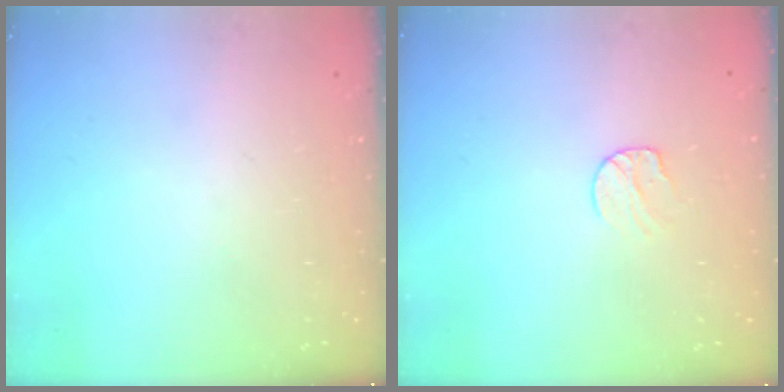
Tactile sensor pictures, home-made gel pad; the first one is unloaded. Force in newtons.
{"total": 6.4, "press": 6.4, "slide": 0.6}